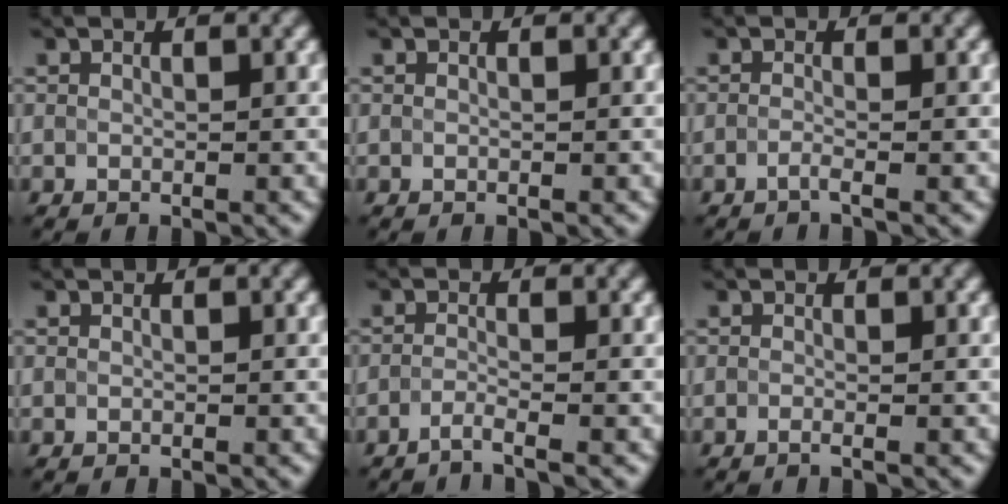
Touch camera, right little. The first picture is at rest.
{"total": 0.0}
{"total": 1.2, "force": [-1.2, -0.3, 0.0], "torque": [0.000, -0.004, -0.021]}
{"total": 0.0}
{"total": 1.9, "force": [-1.9, -0.4, 0.0], "torque": [0.004, -0.003, -0.041]}
{"total": 0.8, "force": [-0.7, 0.0, 0.3], "torque": [-0.004, -0.008, -0.013]}